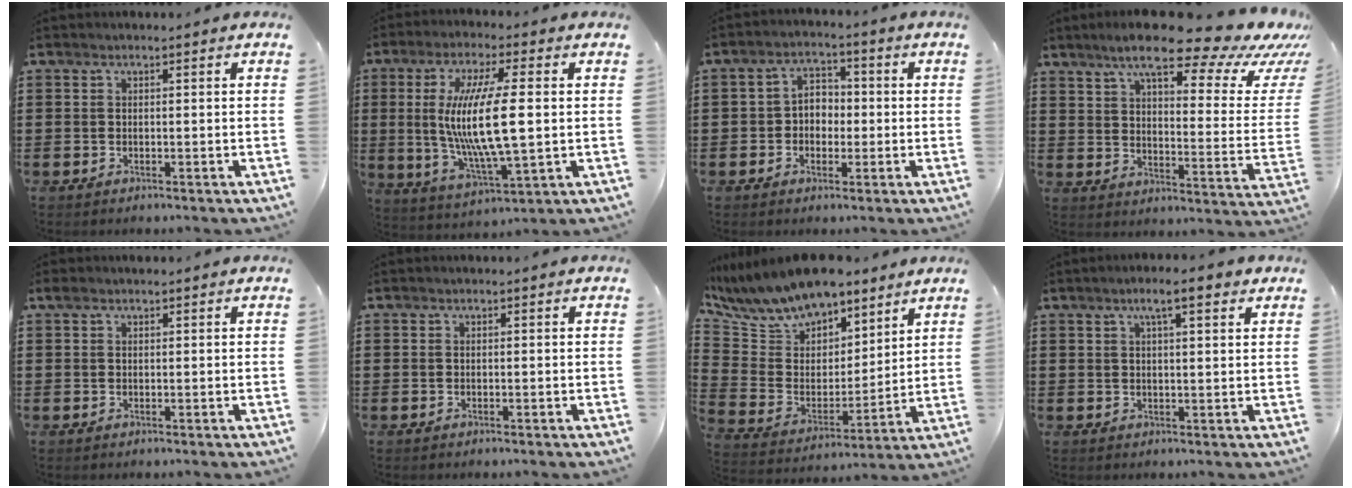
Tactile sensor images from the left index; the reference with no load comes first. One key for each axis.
{"total": 12.8, "fx": 1.1, "fy": 3.3, "fz": 12.3, "tx": -0.252, "ty": -0.003, "tz": 0.013}
{"total": 3.9, "fx": -0.9, "fy": 3.2, "fz": 2.1, "tx": -0.049, "ty": 0.013, "tz": -0.022}
{"total": 13.8, "fx": 10.6, "fy": 1.8, "fz": 8.6, "tx": -0.156, "ty": -0.070, "tz": 0.170}
{"total": 1.0, "fx": 0.6, "fy": 0.5, "fz": 0.6, "tx": -0.014, "ty": 0.005, "tz": 0.010}
{"total": 0.0}
{"total": 10.5, "fx": 9.3, "fy": 4.3, "fz": 2.2, "tx": -0.100, "ty": -0.056, "tz": 0.174}
{"total": 5.2, "fx": 3.1, "fy": 0.9, "fz": 4.1, "tx": -0.078, "ty": 0.005, "tz": 0.050}